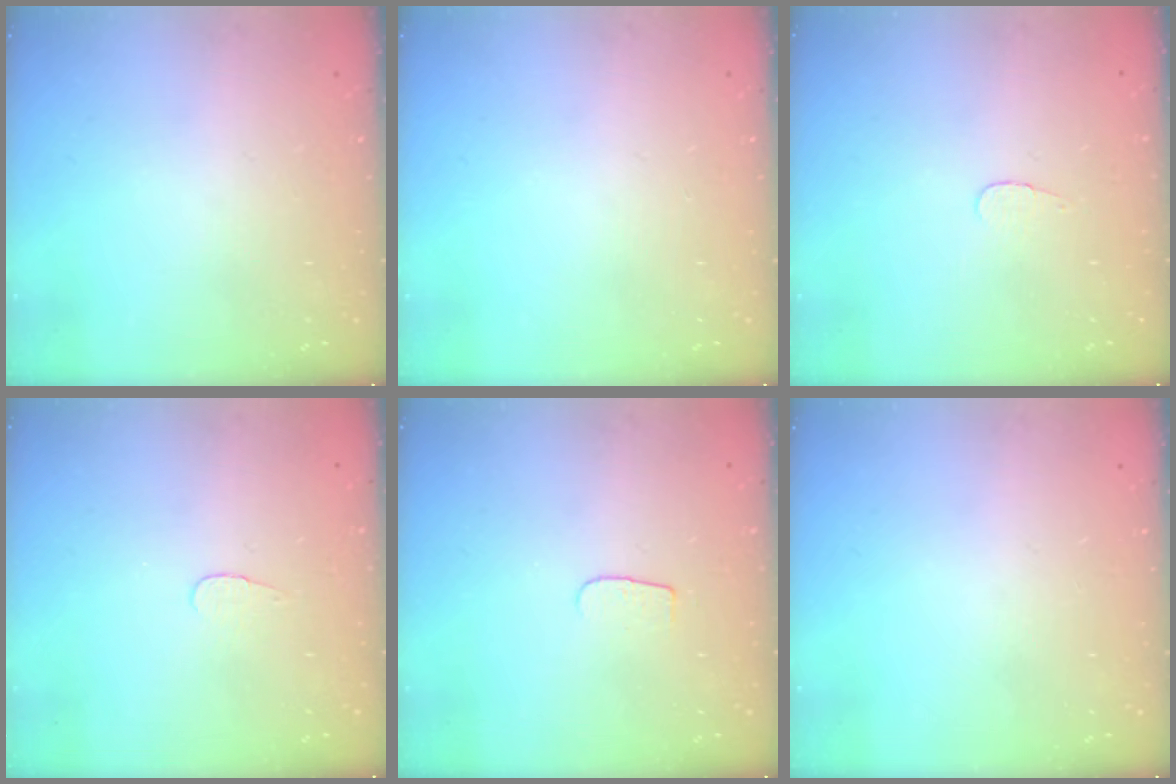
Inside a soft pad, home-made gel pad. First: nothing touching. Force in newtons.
{"total": 0.0}
{"total": 2.8, "press": 2.8, "slide": 0.3}
{"total": 3.4, "press": 3.4, "slide": 0.4}
{"total": 4.2, "press": 4.2, "slide": 0.4}
{"total": 0.0}